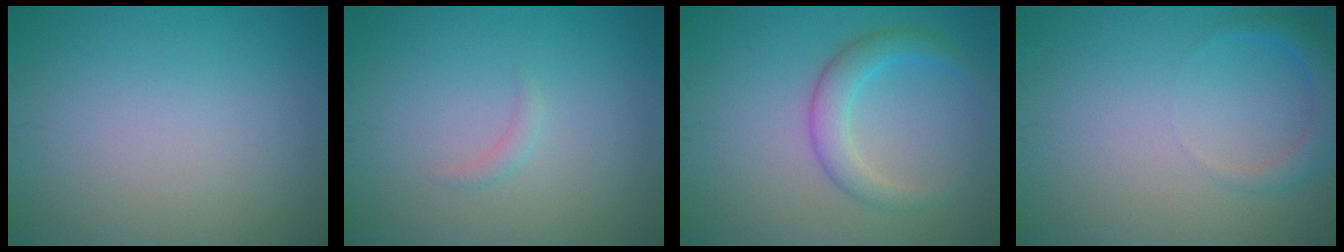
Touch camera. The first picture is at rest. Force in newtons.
{"total": 0.8, "press": 0.8, "slide": 0.1}
{"total": 3.2, "press": 3.2, "slide": 0.2}
{"total": 2.2, "press": 2.2, "slide": 0.2}